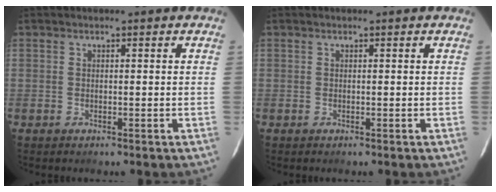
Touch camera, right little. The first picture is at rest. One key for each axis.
{"total": 0.0}